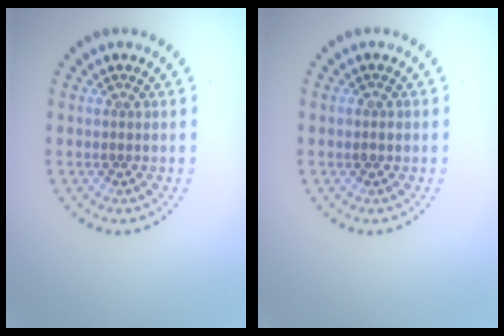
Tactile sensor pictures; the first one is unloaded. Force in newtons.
{"total": 0.9, "press": 0.8, "slide": 0.3}